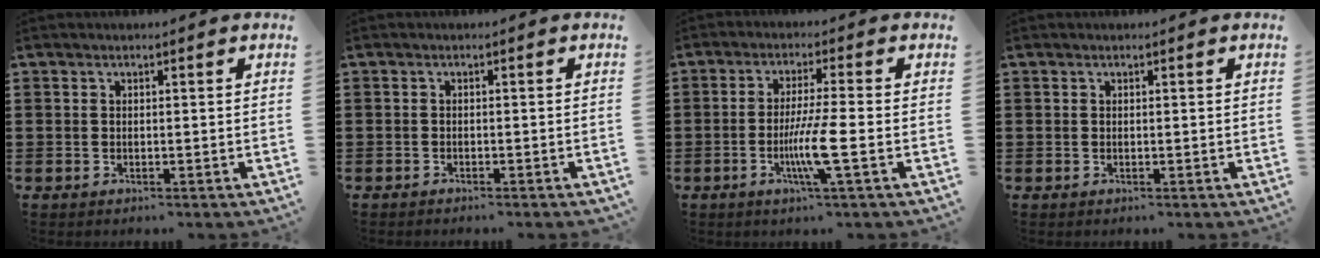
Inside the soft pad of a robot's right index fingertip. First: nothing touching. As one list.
[{"total": 0.9, "force": [-0.9, 0.1, 0.0], "torque": [-0.002, 0.001, -0.018]}, {"total": 7.2, "force": [-2.1, -0.2, 6.9], "torque": [-0.137, -0.021, -0.042]}, {"total": 0.0}]